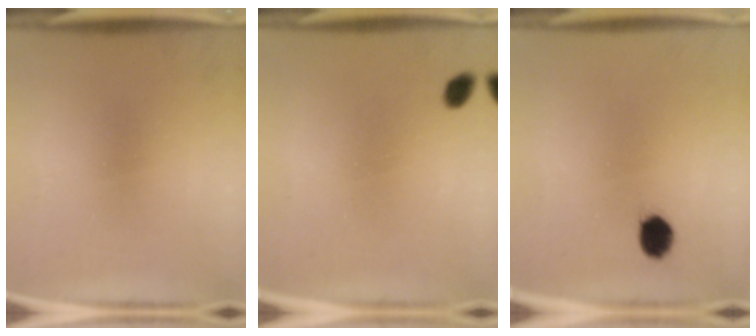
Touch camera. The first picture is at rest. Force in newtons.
{"total": 2.0}
{"total": 4.6}